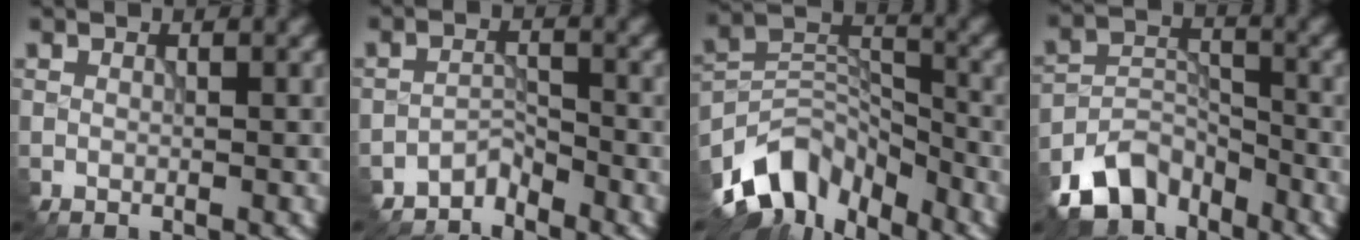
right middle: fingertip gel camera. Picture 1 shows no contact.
{"total": 2.2, "force": [-2.1, 0.3, -0.3], "torque": [0.006, 0.010, -0.044]}
{"total": 8.7, "force": [-6.6, 4.6, 3.5], "torque": [-0.055, -0.006, -0.139]}
{"total": 6.9, "force": [-5.4, 3.6, 2.3], "torque": [-0.040, -0.005, -0.107]}